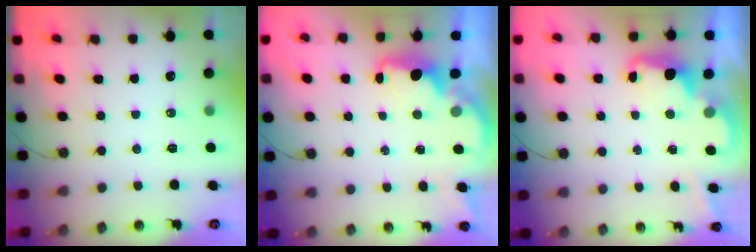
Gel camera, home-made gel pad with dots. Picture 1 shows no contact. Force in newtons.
{"total": 2.2, "press": 2.1, "slide": 0.9}
{"total": 2.2, "press": 2.2, "slide": 0.5}